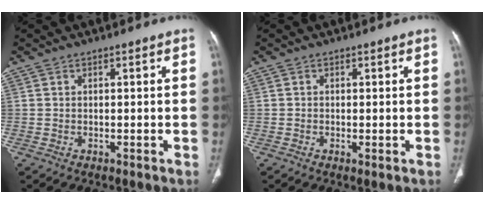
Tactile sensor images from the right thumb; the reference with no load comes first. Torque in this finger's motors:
{"motor_torque": [-0.02, -0.01, -0.18, -0.14, -0.03]}